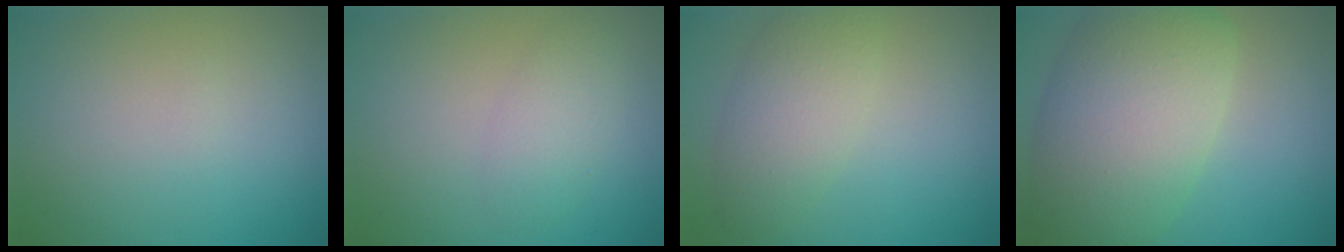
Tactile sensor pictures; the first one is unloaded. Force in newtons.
{"total": 2.4, "press": 2.4, "slide": 0.1}
{"total": 4.1, "press": 4.1, "slide": 0.2}
{"total": 10.8, "press": 10.8, "slide": 0.4}